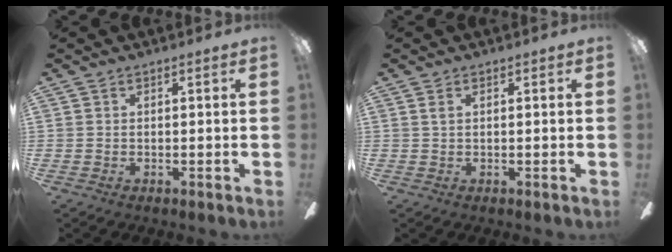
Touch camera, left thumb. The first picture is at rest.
{"total": 1.0, "force": [0.6, 0.4, 0.7], "torque": [-0.016, 0.003, 0.010]}